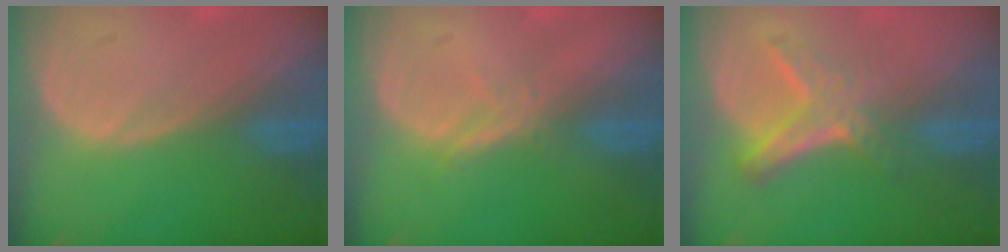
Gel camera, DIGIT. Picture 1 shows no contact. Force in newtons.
{"total": 1.7, "press": 1.7, "slide": 0.1}
{"total": 6.0, "press": 5.1, "slide": 3.2}